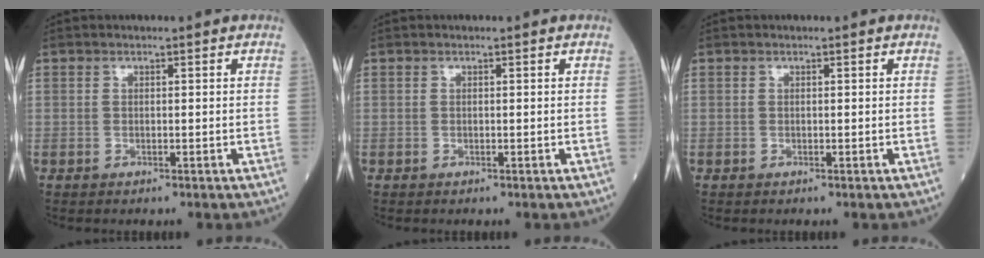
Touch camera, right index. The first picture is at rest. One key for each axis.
{"total": 0.0}
{"total": 0.0}